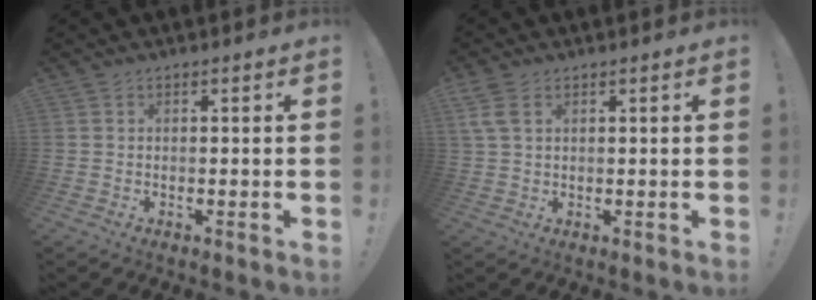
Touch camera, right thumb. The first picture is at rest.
{"total": 4.9, "force": [2.1, 2.8, 3.4], "torque": [-0.081, 0.004, 0.043]}